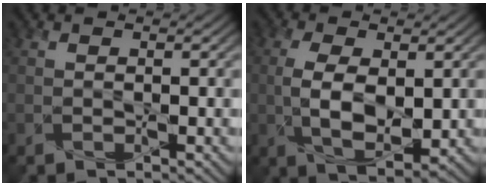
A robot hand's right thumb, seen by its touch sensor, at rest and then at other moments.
{"total": 6.3, "force": [-0.2, 3.3, 5.4], "torque": [-0.120, -0.005, -0.003]}